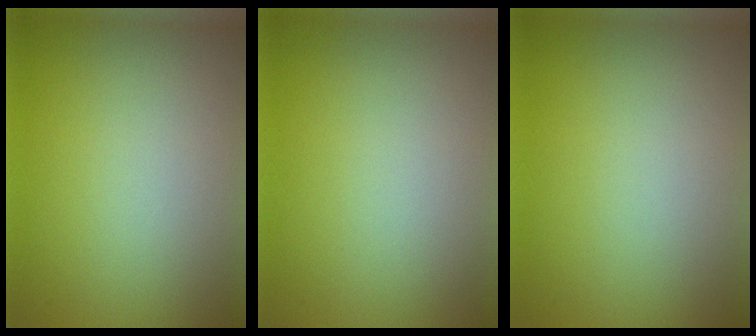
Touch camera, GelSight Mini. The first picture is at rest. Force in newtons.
{"total": 0.0}
{"total": 0.0}